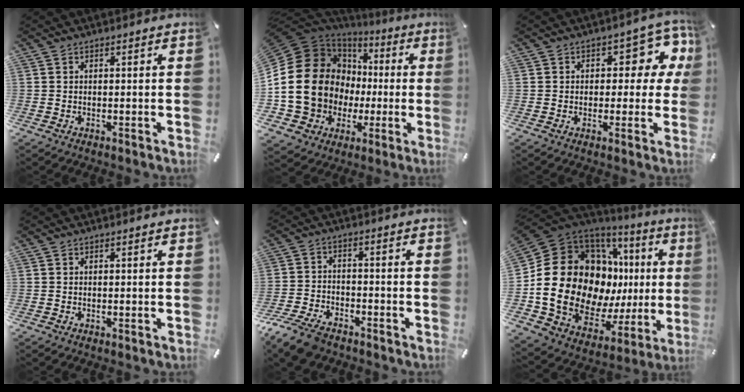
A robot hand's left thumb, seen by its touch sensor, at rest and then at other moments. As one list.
[{"total": 23.8, "force": [1.1, 19.8, 13.1], "torque": [-0.283, -0.027, 0.051]}, {"total": 9.1, "force": [2.8, 6.0, 6.3], "torque": [-0.071, -0.014, 0.044]}, {"total": 0.0}, {"total": 8.4, "force": [-6.5, 4.1, 3.5], "torque": [-0.081, 0.024, -0.125]}, {"total": 29.2, "force": [1.6, 20.1, 21.0], "torque": [-0.357, -0.057, 0.077]}]